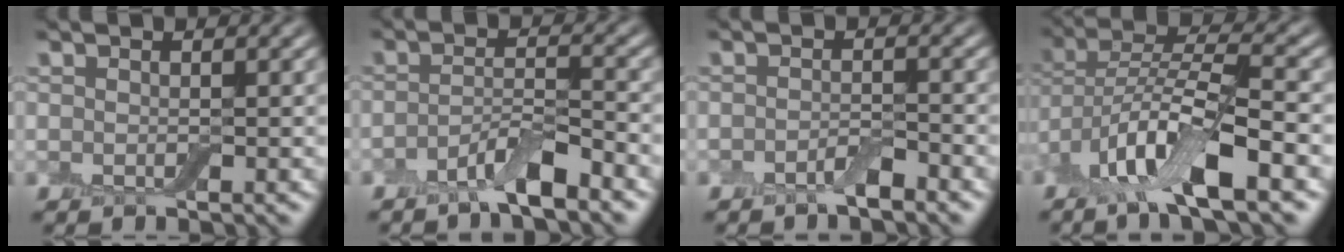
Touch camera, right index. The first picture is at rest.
{"total": 3.5, "force": [-2.6, 0.6, 2.3], "torque": [-0.042, 0.005, -0.057]}
{"total": 1.5, "force": [-1.1, 0.3, 0.9], "torque": [-0.019, 0.004, -0.023]}
{"total": 9.5, "force": [-4.8, 2.7, 7.7], "torque": [-0.146, 0.005, -0.098]}